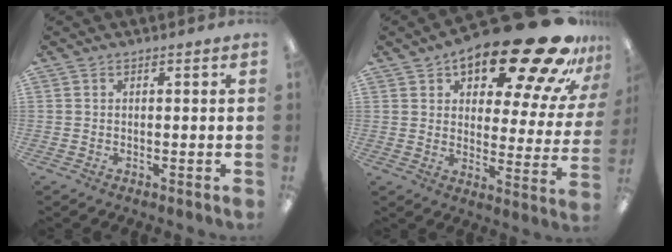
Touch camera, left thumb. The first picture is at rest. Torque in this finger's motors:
{"motor_torque": [0.51, 0.73, 1.20, -1.56, 0.10]}